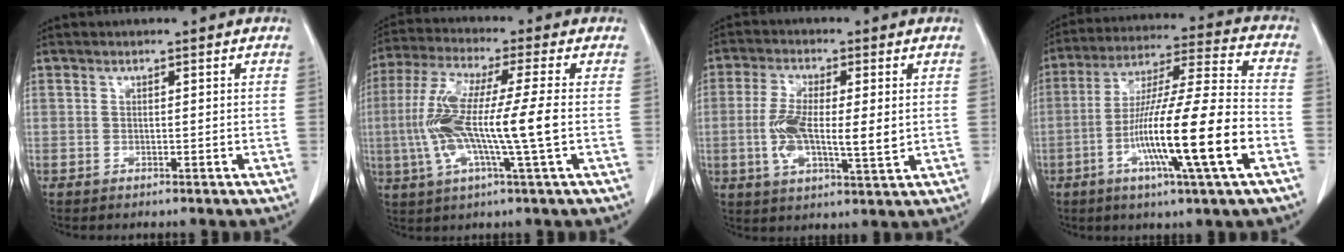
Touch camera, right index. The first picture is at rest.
{"total": 13.4, "force": [-1.2, 0.2, 13.3], "torque": [-0.273, 0.000, -0.031]}
{"total": 10.1, "force": [-0.2, 3.0, 9.6], "torque": [-0.186, -0.002, -0.001]}
{"total": 18.4, "force": [-6.1, -0.1, 17.3], "torque": [-0.315, -0.012, -0.109]}